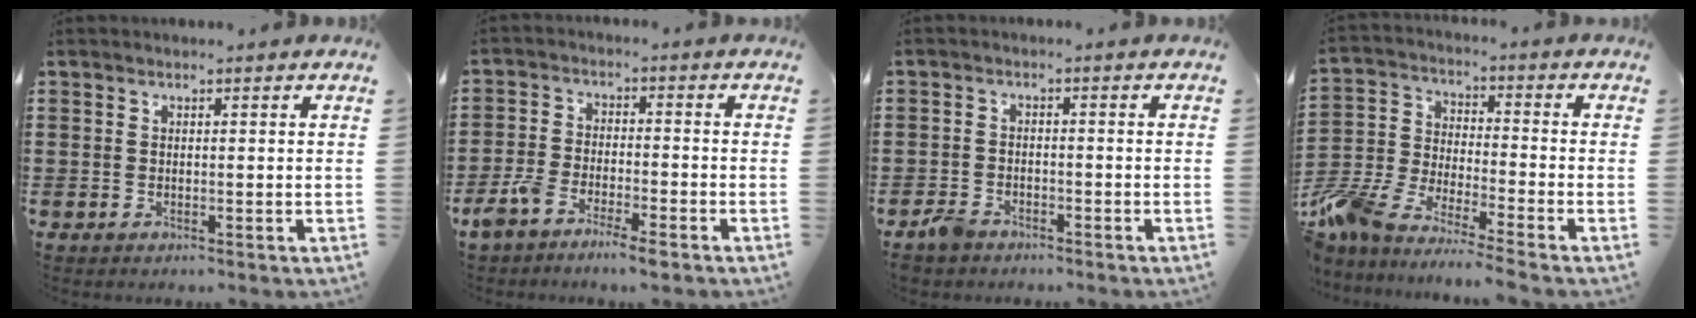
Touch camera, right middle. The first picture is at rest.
{"total": 5.0, "force": [-4.3, 1.0, 2.4], "torque": [-0.067, -0.004, -0.089]}
{"total": 2.7, "force": [-2.3, 1.2, 0.9], "torque": [-0.040, -0.003, -0.052]}
{"total": 7.3, "force": [-6.9, 0.5, 2.2], "torque": [-0.075, -0.011, -0.147]}